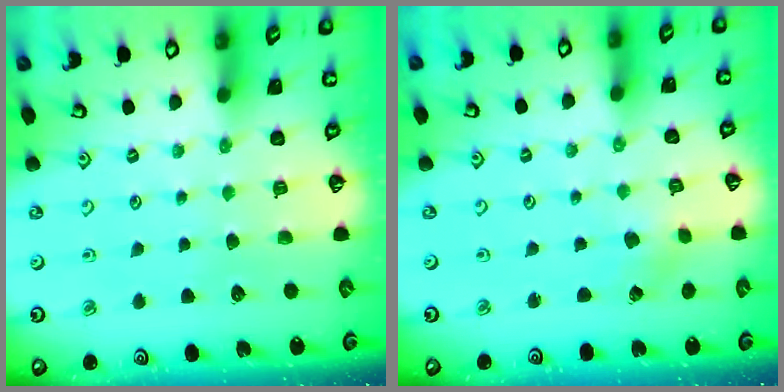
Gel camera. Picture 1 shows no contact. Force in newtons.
{"total": 0.5, "press": 0.5, "slide": 0.1}